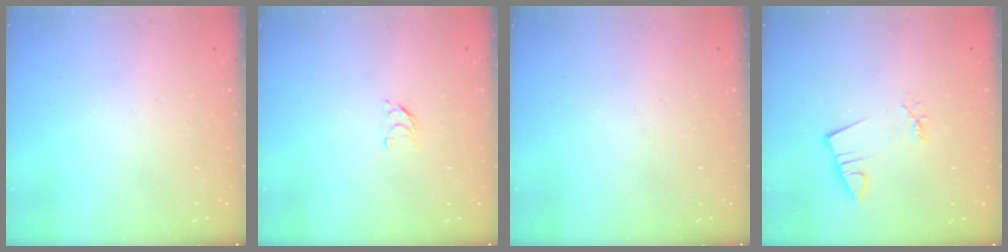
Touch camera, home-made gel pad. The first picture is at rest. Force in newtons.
{"total": 2.9, "press": 2.9, "slide": 0.2}
{"total": 0.0}
{"total": 2.3, "press": 2.2, "slide": 0.3}